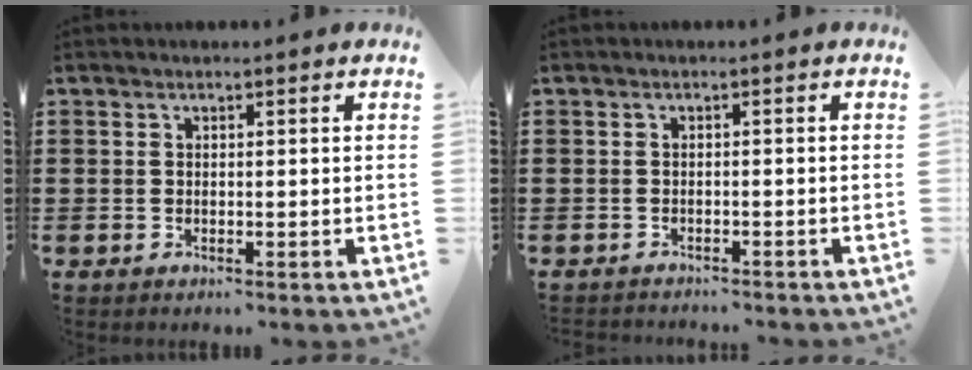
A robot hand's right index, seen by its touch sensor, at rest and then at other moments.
{"total": 1.2, "force": [-1.2, 0.1, -0.2], "torque": [-0.001, 0.004, -0.027]}